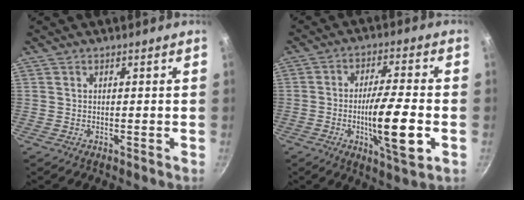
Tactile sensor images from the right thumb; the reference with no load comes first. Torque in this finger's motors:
{"motor_torque": [3.37, 1.59, 1.80, -0.97, 0.65]}